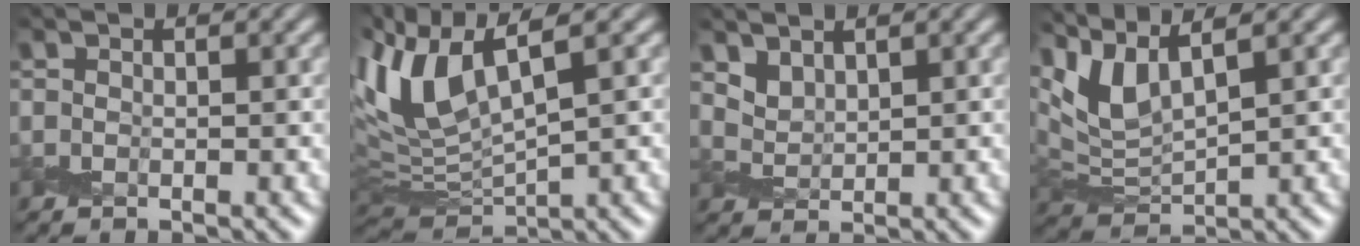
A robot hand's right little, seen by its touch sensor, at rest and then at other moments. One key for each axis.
{"total": 6.8, "fx": 3.5, "fy": 2.0, "fz": 5.4, "tx": -0.129, "ty": 0.009, "tz": 0.068}
{"total": 2.0, "fx": 1.8, "fy": 0.8, "fz": 0.4, "tx": -0.022, "ty": -0.021, "tz": 0.051}
{"total": 4.6, "fx": 3.1, "fy": 1.4, "fz": 3.1, "tx": -0.078, "ty": 0.006, "tz": 0.061}